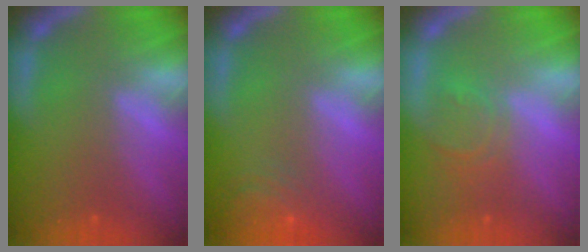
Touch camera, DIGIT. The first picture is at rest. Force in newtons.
{"total": 5.1}
{"total": 3.0}